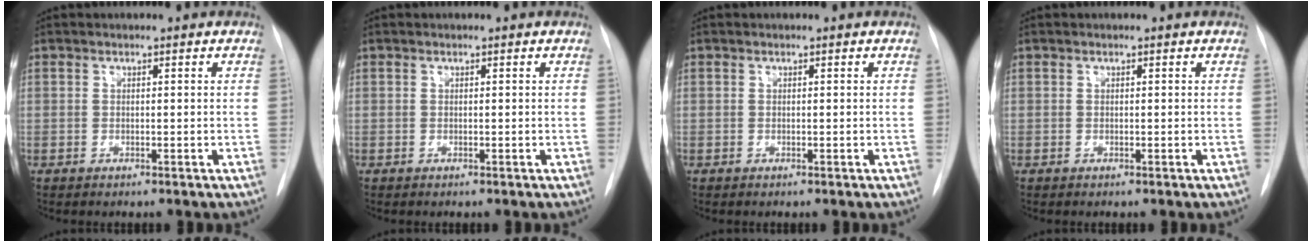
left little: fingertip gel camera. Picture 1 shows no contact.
{"total": 0.0}
{"total": 0.0}
{"total": 0.0}